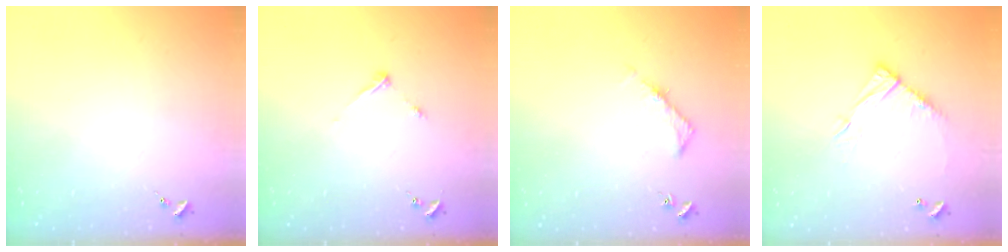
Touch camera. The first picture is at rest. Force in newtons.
{"total": 4.8, "press": 4.8, "slide": 0.6}
{"total": 5.0, "press": 4.9, "slide": 0.8}
{"total": 11.5, "press": 11.5, "slide": 0.8}